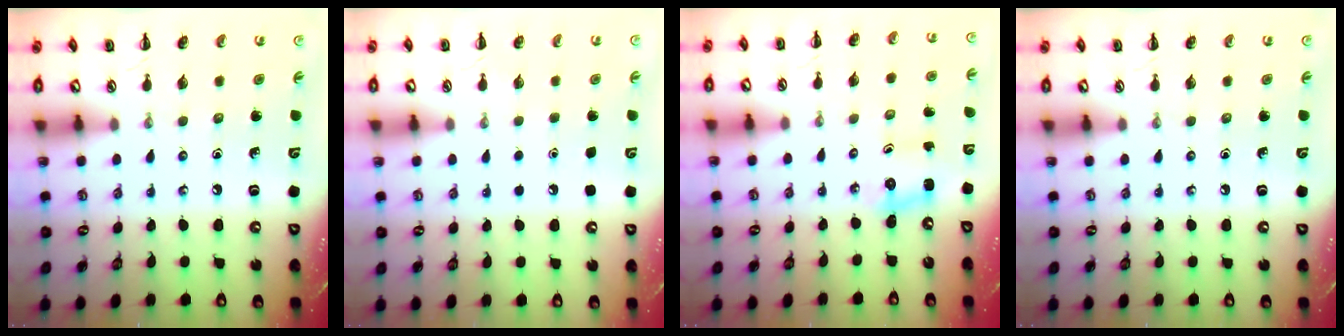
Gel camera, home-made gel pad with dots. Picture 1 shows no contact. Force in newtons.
{"total": 1.7, "press": 1.6, "slide": 0.1}
{"total": 2.5, "press": 2.4, "slide": 0.8}
{"total": 0.0}